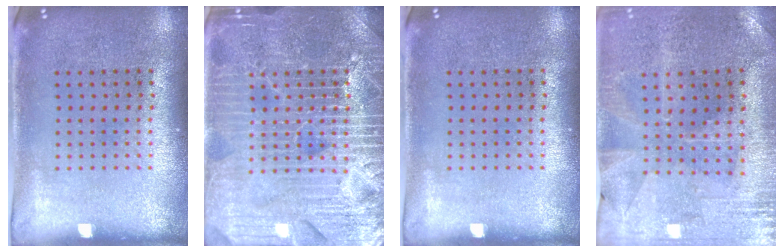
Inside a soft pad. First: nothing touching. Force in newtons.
{"total": 7.1, "press": 7.1, "slide": 0.8}
{"total": 0.0}
{"total": 0.7, "press": 0.6, "slide": 0.3}